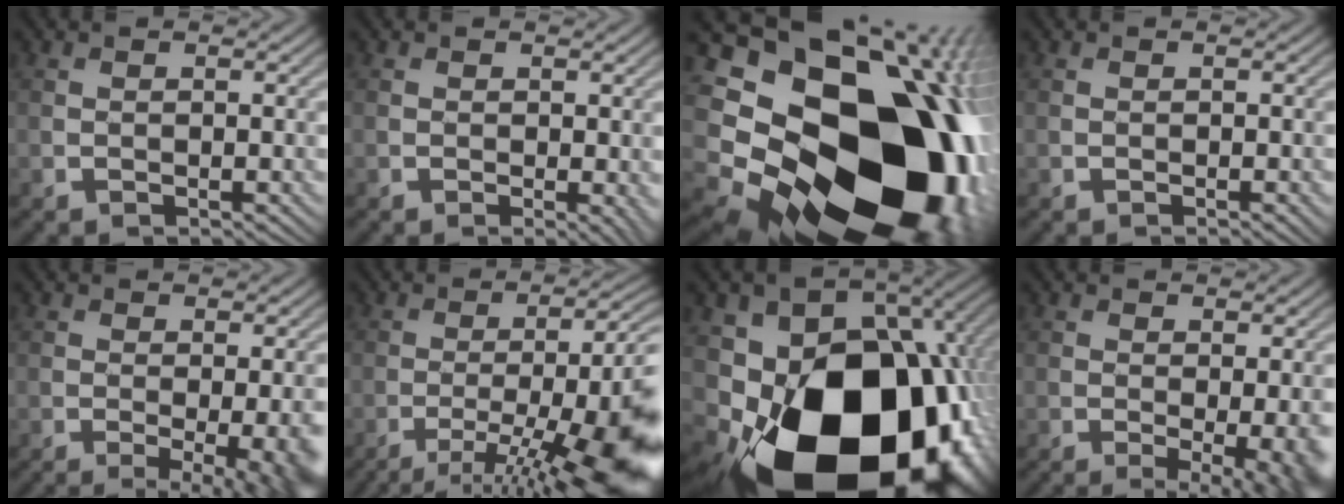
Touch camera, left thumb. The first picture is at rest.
{"total": 1.9, "force": [-0.4, 0.9, 1.5], "torque": [-0.016, -0.011, 0.001]}
{"total": 23.7, "force": [-4.0, 18.9, 13.7], "torque": [-0.259, -0.048, -0.096]}
{"total": 0.9, "force": [-0.3, 0.4, 0.7], "torque": [-0.008, -0.004, -0.002]}
{"total": 7.0, "force": [-2.5, 1.7, 6.3], "torque": [-0.070, -0.021, -0.024]}
{"total": 15.2, "force": [-7.1, 3.7, 13.0], "torque": [-0.181, -0.008, -0.111]}
{"total": 21.3, "force": [-6.9, 15.3, 13.1], "torque": [-0.249, -0.072, -0.080]}
{"total": 5.6, "force": [-1.9, 1.2, 5.2], "torque": [-0.065, -0.020, -0.017]}